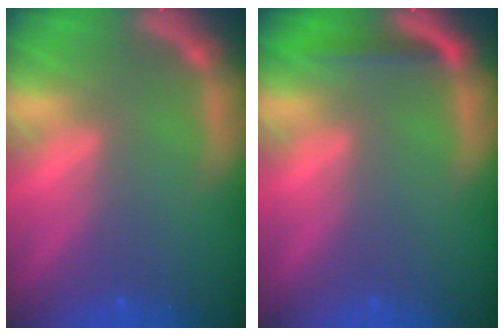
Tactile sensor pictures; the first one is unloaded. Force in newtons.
{"total": 1.9}